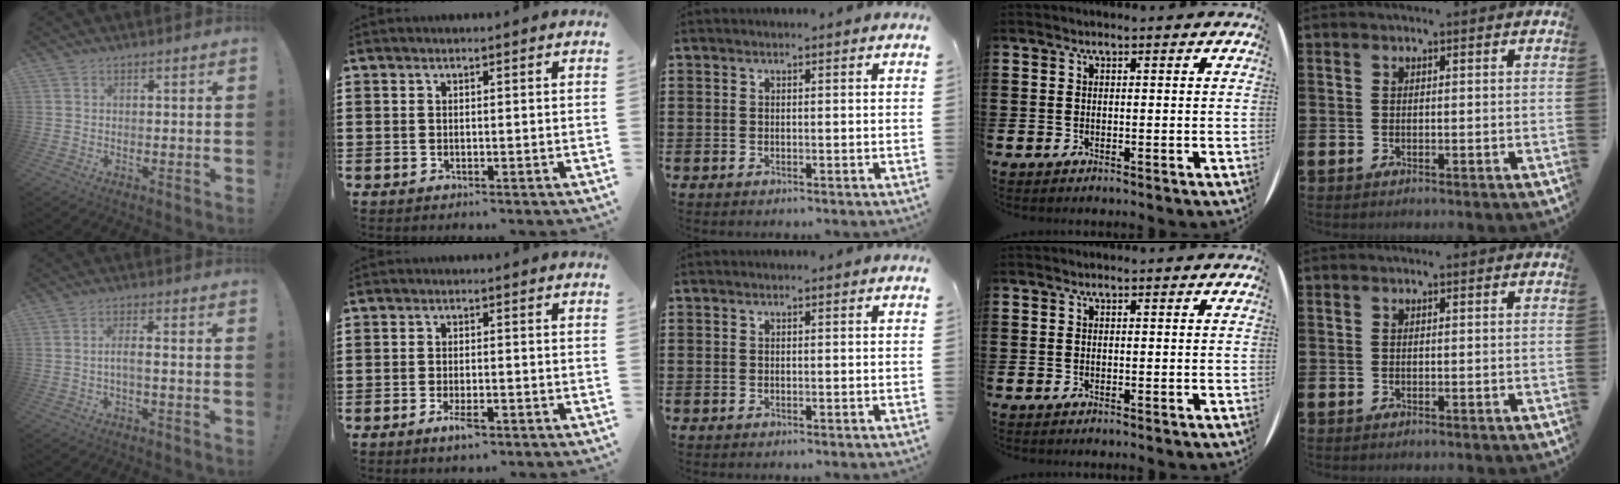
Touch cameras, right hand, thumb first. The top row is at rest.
{"thumb": {"total": 3.8, "force": [-1.1, 0.2, 3.6], "torque": [-0.074, -0.004, -0.023]}, "index": {"total": 3.0, "force": [-1.7, 0.8, 2.3], "torque": [-0.045, -0.004, -0.030]}}